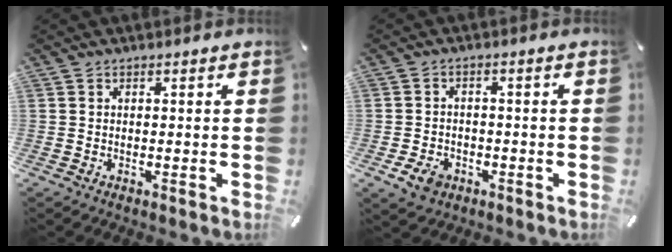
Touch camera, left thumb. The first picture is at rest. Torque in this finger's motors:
{"motor_torque": [0.30, 1.53, 0.03, -0.04, 0.09]}